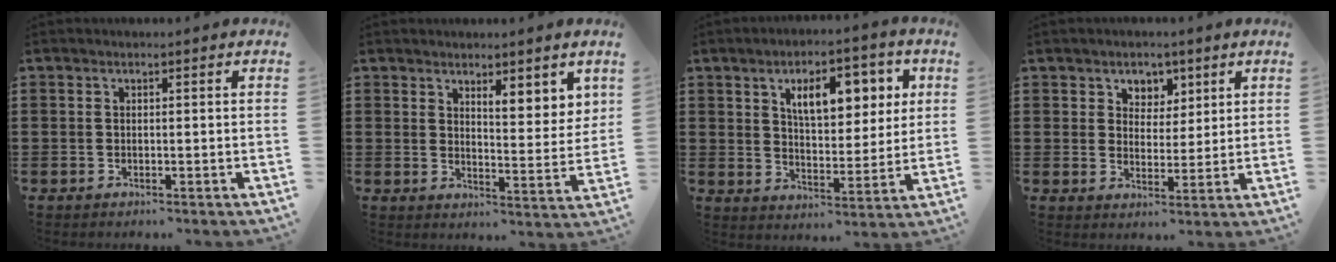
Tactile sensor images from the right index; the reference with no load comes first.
{"total": 3.8, "force": [3.4, 1.1, 1.4], "torque": [-0.024, -0.016, 0.056]}
{"total": 9.2, "force": [4.1, 4.3, 7.0], "torque": [-0.118, 0.003, 0.064]}
{"total": 3.8, "force": [2.4, 3.0, 0.3], "torque": [-0.026, 0.013, 0.044]}